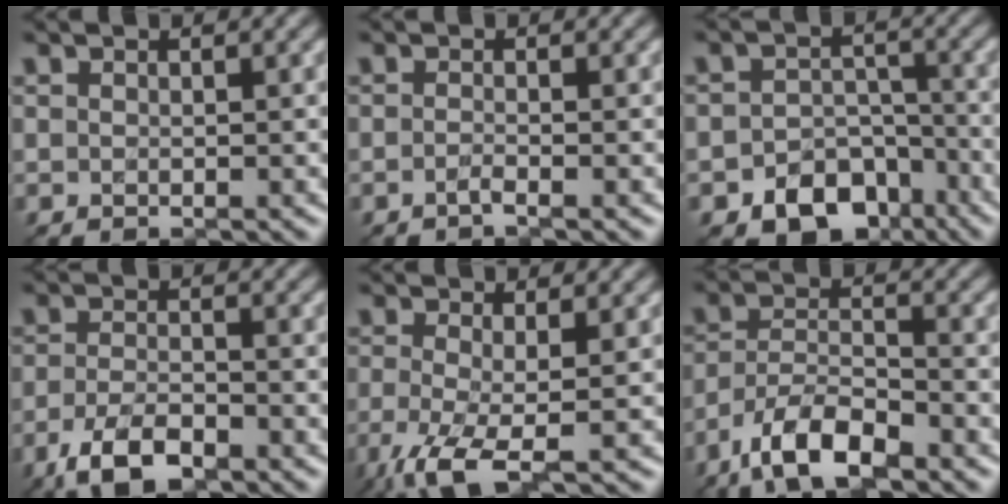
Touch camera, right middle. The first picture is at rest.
{"total": 0.6, "force": [-0.4, 0.0, 0.4], "torque": [-0.009, 0.004, -0.017]}
{"total": 6.3, "force": [-4.2, 4.2, 2.1], "torque": [-0.021, 0.003, -0.063]}
{"total": 4.4, "force": [-3.1, 1.5, 2.6], "torque": [-0.065, 0.002, -0.063]}
{"total": 4.6, "force": [-2.2, 1.1, 3.9], "torque": [-0.101, -0.009, -0.047]}
{"total": 7.0, "force": [-5.2, 2.3, 4.2], "torque": [-0.079, 0.009, -0.102]}